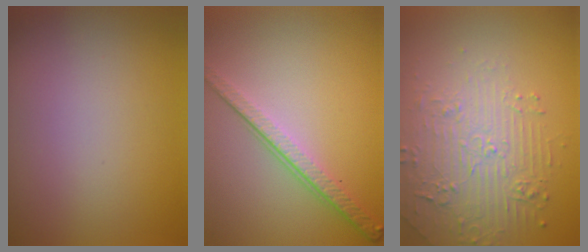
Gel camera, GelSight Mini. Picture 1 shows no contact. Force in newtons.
{"total": 4.1, "press": 2.8, "slide": 2.9}
{"total": 5.0, "press": 3.8, "slide": 3.2}